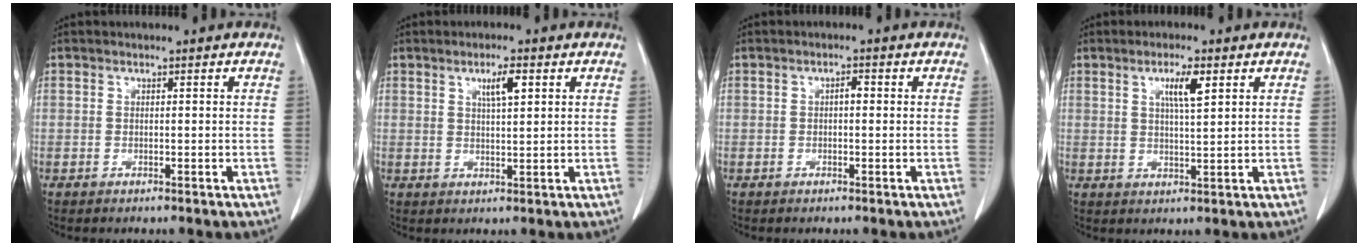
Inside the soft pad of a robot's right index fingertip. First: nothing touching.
{"total": 3.6, "force": [1.7, 0.4, 3.1], "torque": [-0.054, 0.000, 0.029]}
{"total": 1.1, "force": [0.0, 0.3, 1.1], "torque": [-0.015, 0.003, 0.000]}
{"total": 4.4, "force": [2.0, 0.2, 3.9], "torque": [-0.070, -0.001, 0.036]}